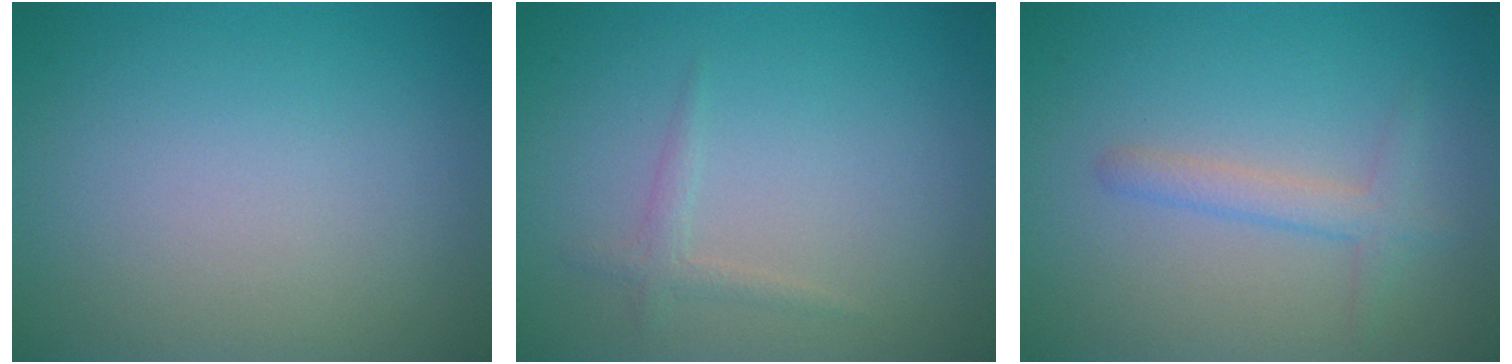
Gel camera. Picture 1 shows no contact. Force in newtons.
{"total": 1.1, "press": 1.1, "slide": 0.0}
{"total": 2.0, "press": 2.0, "slide": 0.1}